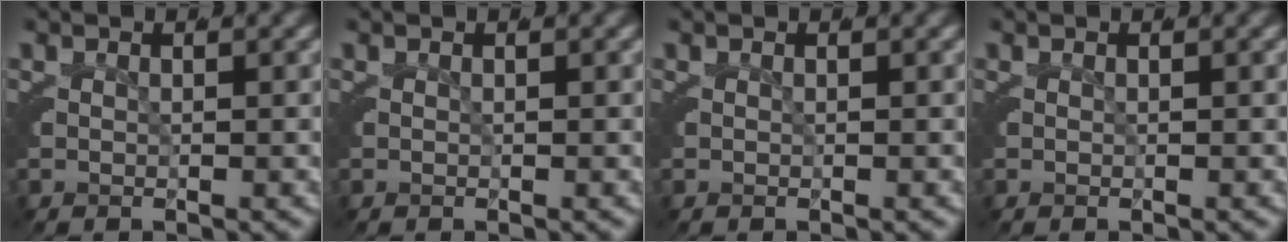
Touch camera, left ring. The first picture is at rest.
{"total": 0.0}
{"total": 0.0}
{"total": 0.0}